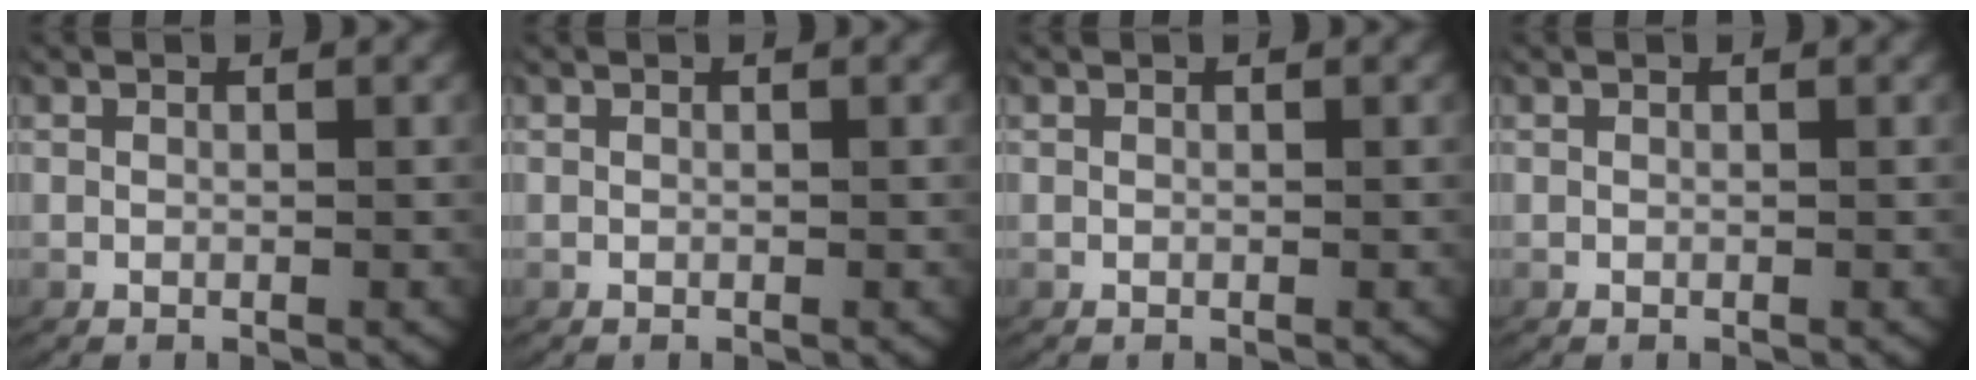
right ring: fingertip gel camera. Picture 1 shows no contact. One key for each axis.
{"total": 0.0}
{"total": 0.0}
{"total": 0.0}